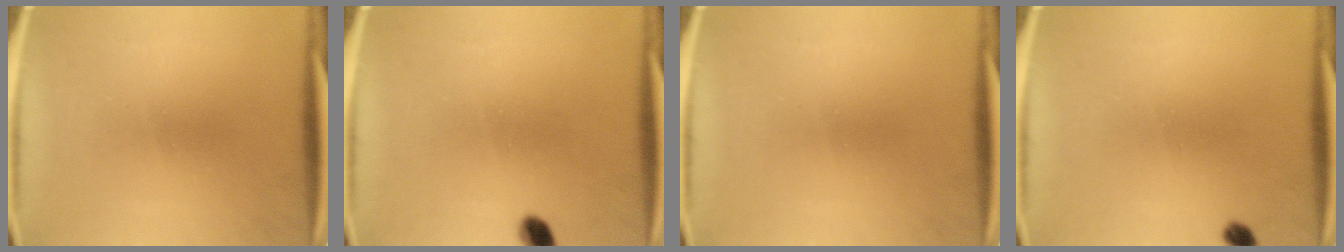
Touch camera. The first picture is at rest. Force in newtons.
{"total": 2.9}
{"total": 0.0}
{"total": 1.5}